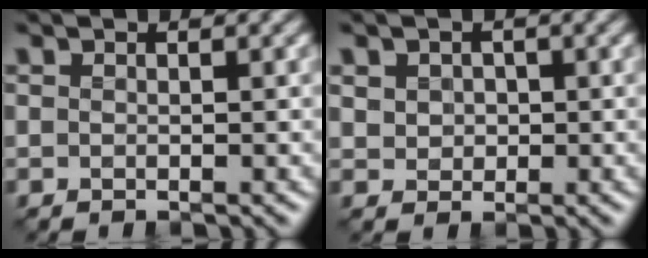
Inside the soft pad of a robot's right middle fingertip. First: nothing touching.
{"total": 1.8, "force": [0.2, 1.6, 0.8], "torque": [-0.025, -0.002, 0.010]}